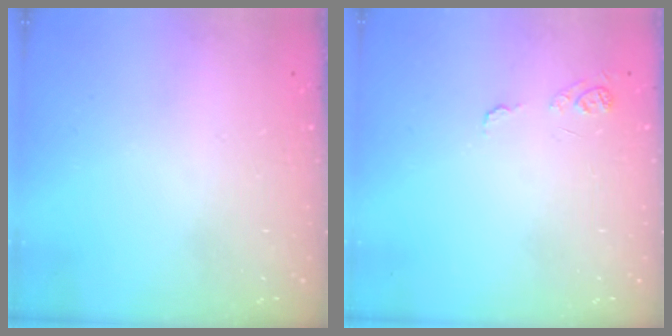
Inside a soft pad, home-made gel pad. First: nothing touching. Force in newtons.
{"total": 7.2, "press": 7.2, "slide": 0.7}